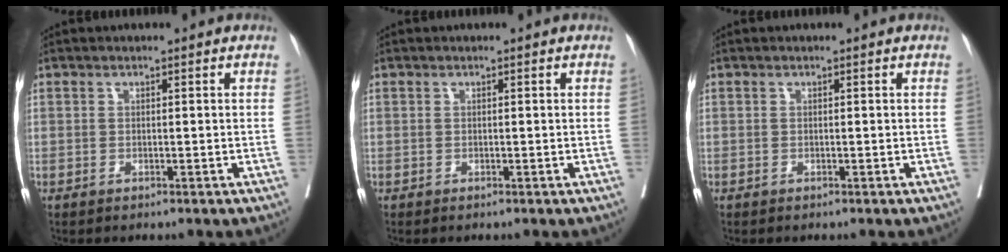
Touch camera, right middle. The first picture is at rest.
{"total": 0.0}
{"total": 0.0}